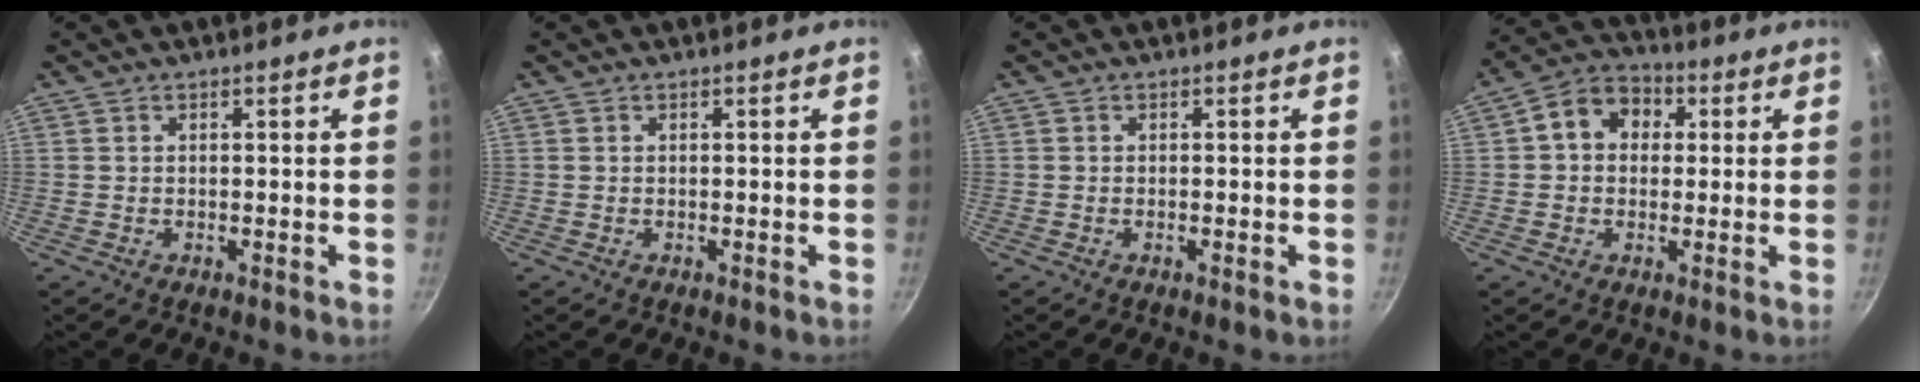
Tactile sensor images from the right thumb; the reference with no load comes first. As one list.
[{"total": 0.0}, {"total": 0.6, "force": [-0.3, -0.1, 0.5], "torque": [-0.010, -0.001, -0.007]}, {"total": 9.1, "force": [1.7, 7.4, 5.1], "torque": [-0.051, 0.022, 0.010]}]